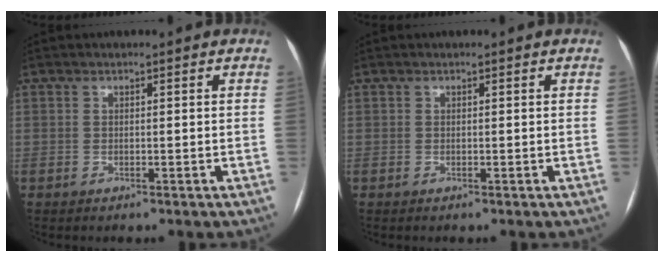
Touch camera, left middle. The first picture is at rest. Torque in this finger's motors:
{"motor_torque": [0.01, 0.18, 0.00, 0.00]}